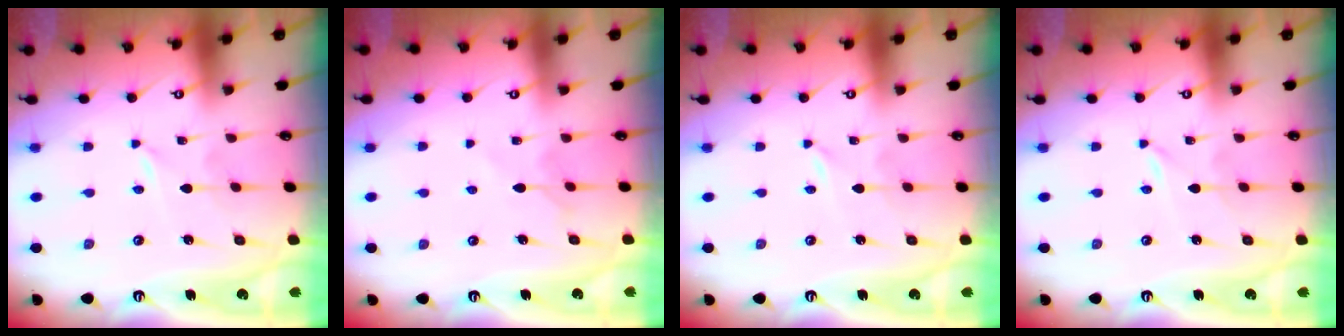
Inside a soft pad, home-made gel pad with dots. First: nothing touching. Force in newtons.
{"total": 6.2, "press": 6.2, "slide": 0.6}
{"total": 0.0}
{"total": 0.0}